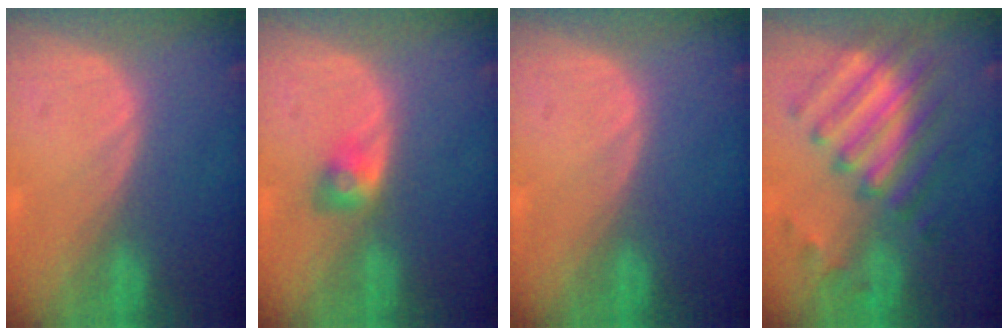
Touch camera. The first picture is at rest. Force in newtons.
{"total": 3.0, "press": 2.7, "slide": 1.3}
{"total": 0.0}
{"total": 8.9, "press": 8.8, "slide": 1.0}